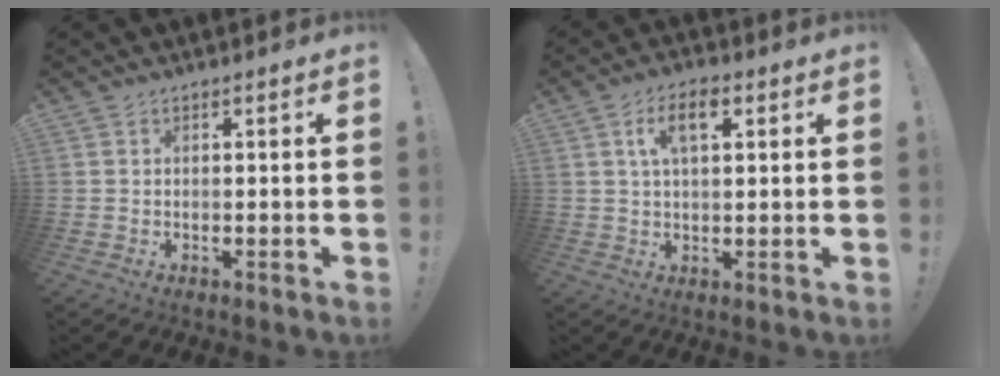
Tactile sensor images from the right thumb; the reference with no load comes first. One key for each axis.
{"total": 7.4, "fx": 2.8, "fy": 3.4, "fz": 5.9, "tx": -0.096, "ty": 0.002, "tz": 0.047}